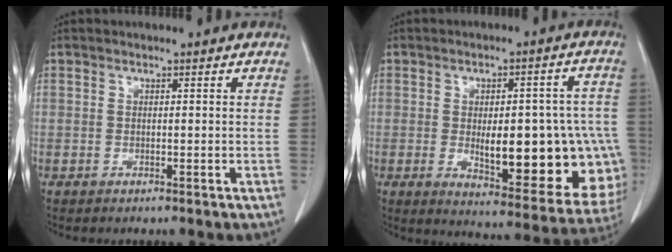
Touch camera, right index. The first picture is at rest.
{"total": 18.6, "force": [-2.4, 7.8, 16.8], "torque": [-0.162, 0.014, -0.002]}